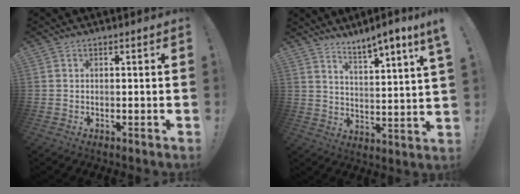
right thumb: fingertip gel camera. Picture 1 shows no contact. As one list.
[{"total": 6.9, "force": [5.7, -0.1, 3.9], "torque": [-0.054, -0.049, 0.090]}]